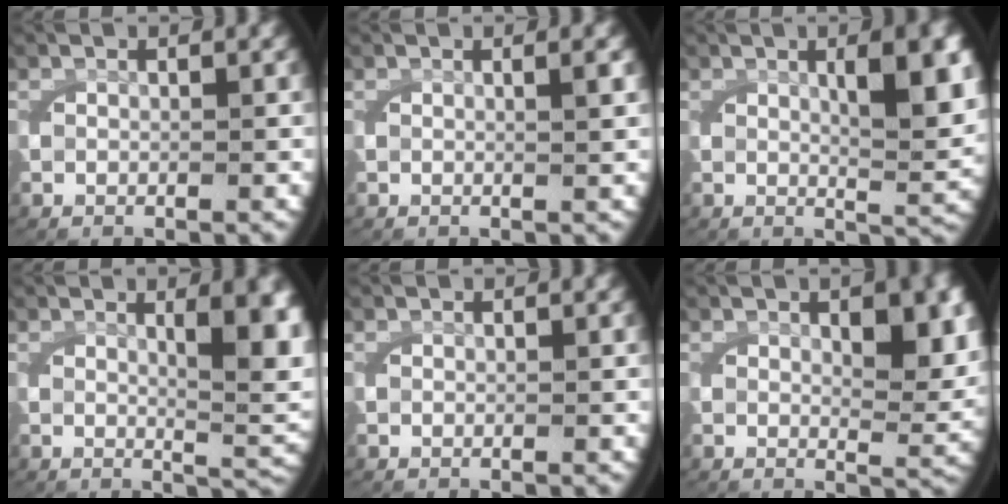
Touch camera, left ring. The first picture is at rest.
{"total": 1.1, "force": [0.4, -0.3, 1.0], "torque": [-0.020, 0.002, 0.009]}
{"total": 5.3, "force": [1.4, 1.3, 4.9], "torque": [-0.072, -0.003, 0.025]}
{"total": 5.7, "force": [1.3, 1.4, 5.4], "torque": [-0.068, -0.010, 0.027]}
{"total": 0.0}
{"total": 4.0, "force": [1.1, 1.5, 3.6], "torque": [-0.052, -0.011, 0.020]}